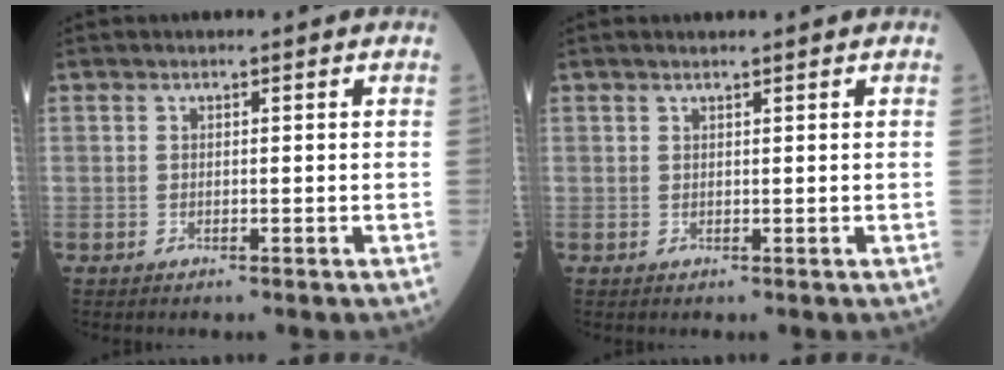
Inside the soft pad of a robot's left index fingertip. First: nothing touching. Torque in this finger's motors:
{"motor_torque": [0.53, -0.56, 0.14, 0.02]}